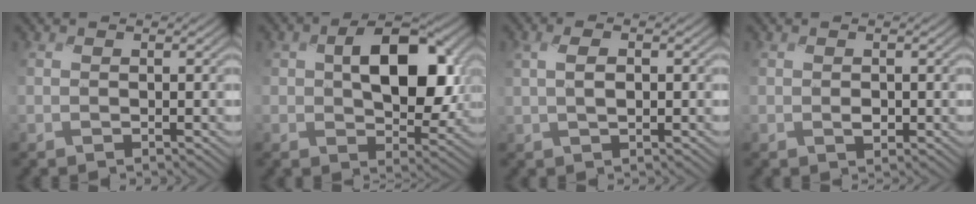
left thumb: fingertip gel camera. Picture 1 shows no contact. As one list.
[{"total": 10.4, "force": [1.6, 6.4, 8.1], "torque": [-0.132, -0.008, 0.029]}, {"total": 2.8, "force": [0.1, 1.2, 2.5], "torque": [-0.057, 0.003, 0.001]}, {"total": 1.1, "force": [-0.1, 0.8, 0.7], "torque": [-0.018, -0.004, -0.003]}]